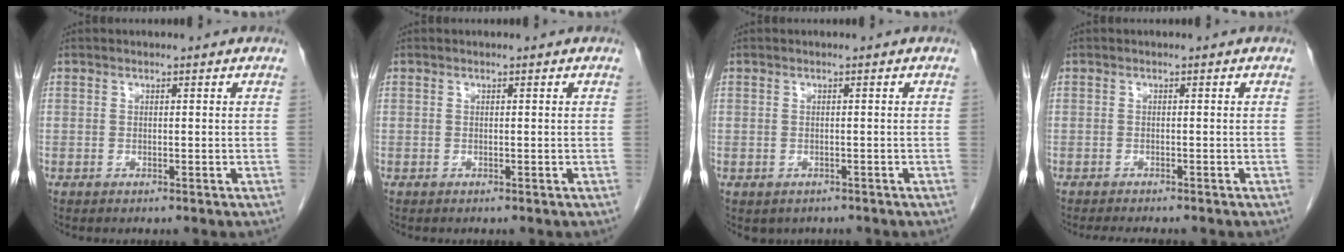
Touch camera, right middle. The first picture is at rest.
{"total": 0.0}
{"total": 1.9, "force": [-1.3, 1.3, 0.4], "torque": [-0.006, 0.001, -0.014]}
{"total": 4.0, "force": [-3.5, 0.7, 1.8], "torque": [-0.021, -0.007, -0.047]}